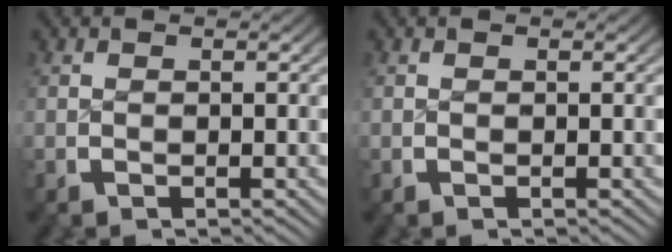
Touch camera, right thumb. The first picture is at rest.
{"total": 0.0}